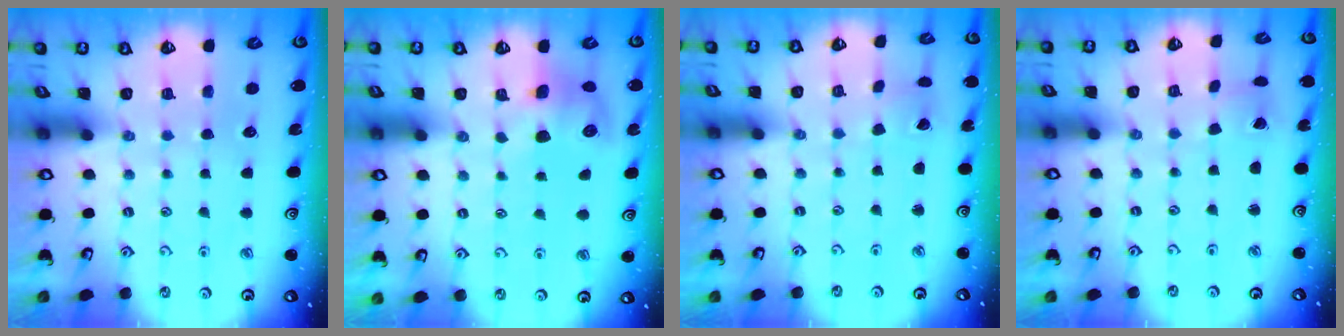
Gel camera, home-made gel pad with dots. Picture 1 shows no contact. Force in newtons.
{"total": 8.2, "press": 8.1, "slide": 0.3}
{"total": 0.9, "press": 0.9, "slide": 0.1}
{"total": 2.6, "press": 2.6, "slide": 0.1}